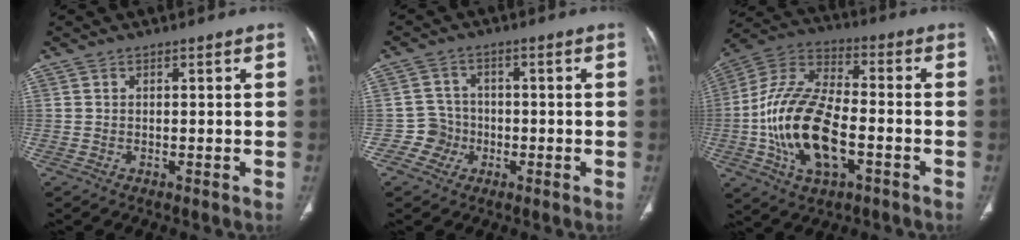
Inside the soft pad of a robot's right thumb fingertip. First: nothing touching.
{"total": 4.3, "force": [-1.6, 4.0, -0.2], "torque": [0.031, 0.016, -0.035]}
{"total": 19.3, "force": [-4.4, 9.7, 16.1], "torque": [-0.314, 0.027, -0.080]}